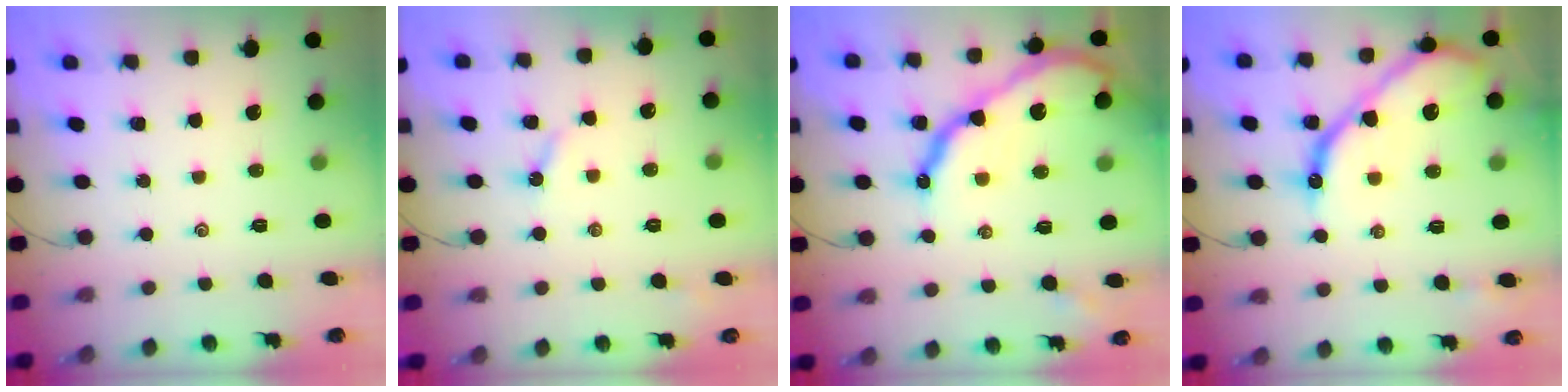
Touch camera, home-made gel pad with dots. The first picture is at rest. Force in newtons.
{"total": 3.7, "press": 3.7, "slide": 0.5}
{"total": 18.6, "press": 18.5, "slide": 1.5}
{"total": 14.4, "press": 14.3, "slide": 1.4}